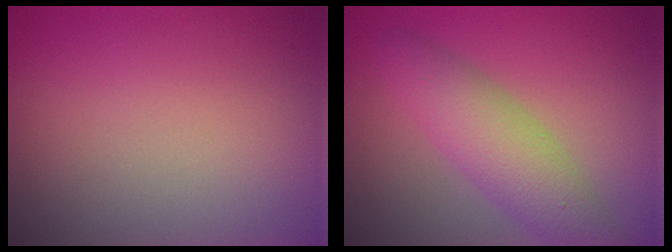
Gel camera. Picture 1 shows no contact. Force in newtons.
{"total": 5.1, "press": 5.1, "slide": 0.1}